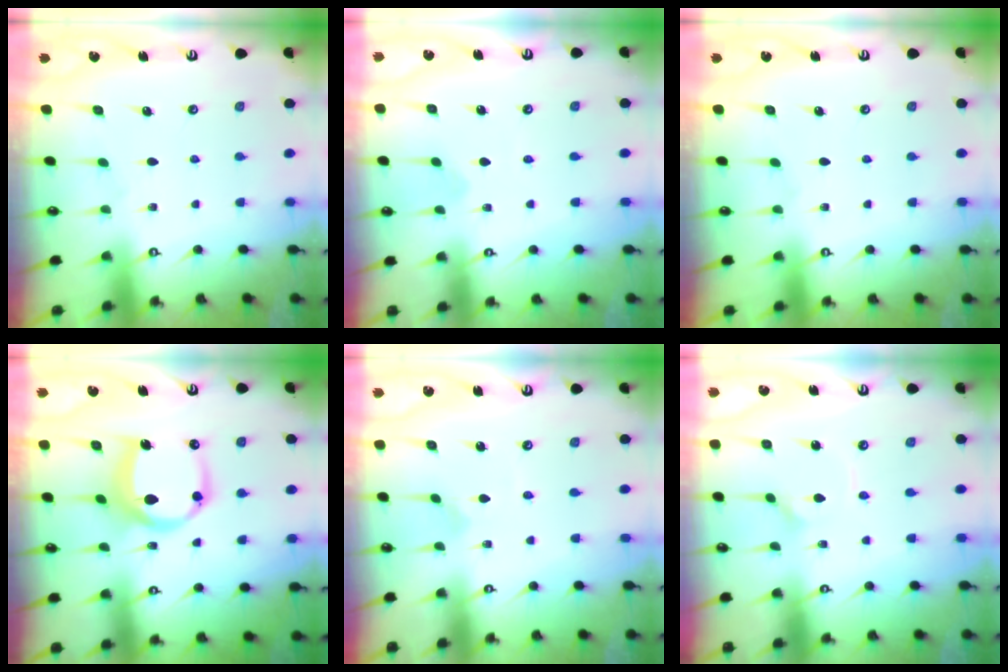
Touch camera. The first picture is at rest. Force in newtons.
{"total": 1.0, "press": 1.0, "slide": 0.3}
{"total": 0.0}
{"total": 11.2, "press": 11.2, "slide": 0.5}
{"total": 0.9, "press": 0.9, "slide": 0.1}
{"total": 2.0, "press": 2.0, "slide": 0.1}